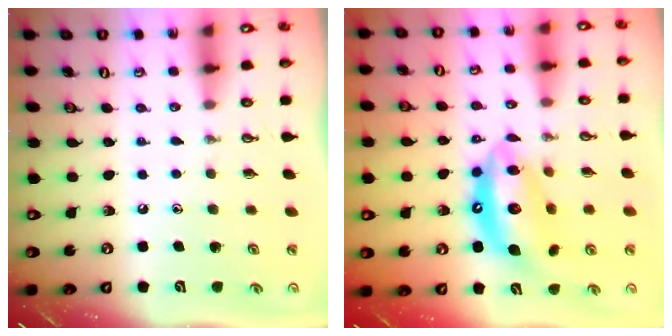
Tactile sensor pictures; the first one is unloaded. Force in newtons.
{"total": 14.5, "press": 14.4, "slide": 1.4}